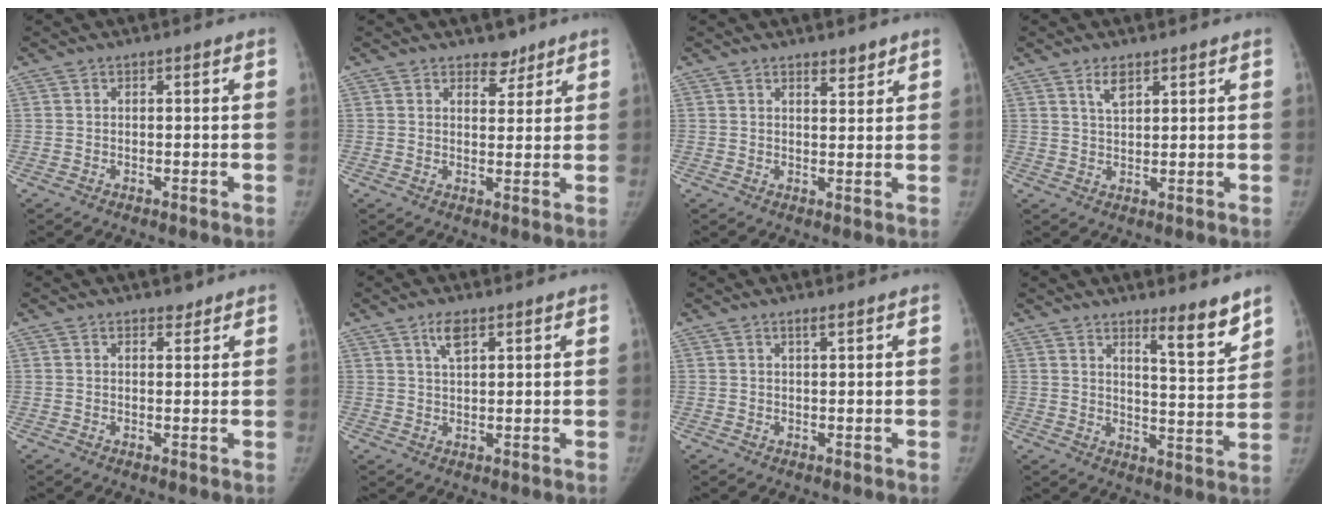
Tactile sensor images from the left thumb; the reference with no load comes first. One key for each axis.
{"total": 3.3, "fx": 2.6, "fy": 1.8, "fz": 0.9, "tx": 0.007, "ty": -0.017, "tz": 0.038}
{"total": 2.4, "fx": 1.9, "fy": 0.9, "fz": 1.0, "tx": -0.005, "ty": -0.014, "tz": 0.029}
{"total": 3.1, "fx": 2.0, "fy": 1.3, "fz": 2.0, "tx": -0.032, "ty": -0.010, "tz": 0.040}
{"total": 1.3, "fx": 1.1, "fy": 0.7, "fz": 0.2, "tx": 0.006, "ty": -0.008, "tz": 0.013}
{"total": 3.3, "fx": 2.0, "fy": 1.2, "fz": 2.4, "tx": -0.042, "ty": -0.006, "tz": 0.041}
{"total": 0.8, "fx": 0.6, "fy": -0.1, "fz": 0.6, "tx": -0.010, "ty": -0.002, "tz": 0.011}
{"total": 8.1, "fx": 6.1, "fy": 1.0, "fz": 5.2, "tx": -0.066, "ty": -0.057, "tz": 0.094}